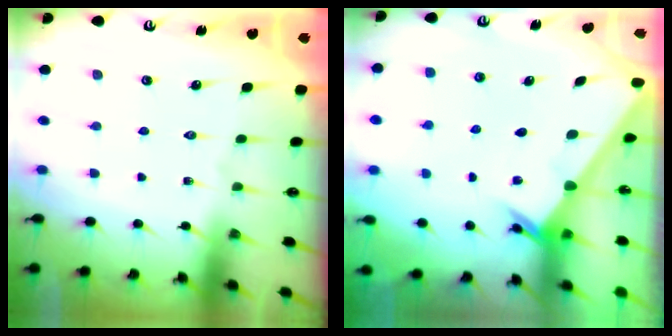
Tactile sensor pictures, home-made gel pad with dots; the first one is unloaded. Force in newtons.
{"total": 2.5, "press": 2.5, "slide": 0.2}